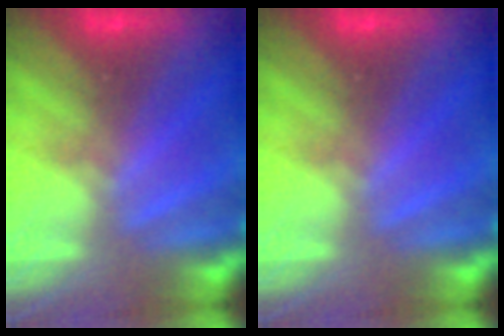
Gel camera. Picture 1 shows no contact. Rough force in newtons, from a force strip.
{"total": 0.0}